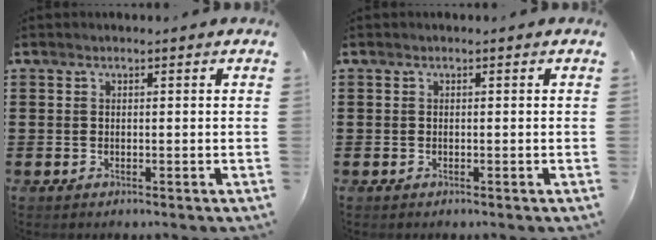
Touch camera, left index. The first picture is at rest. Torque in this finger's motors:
{"motor_torque": [0.00, 0.00, 0.00, 0.01]}